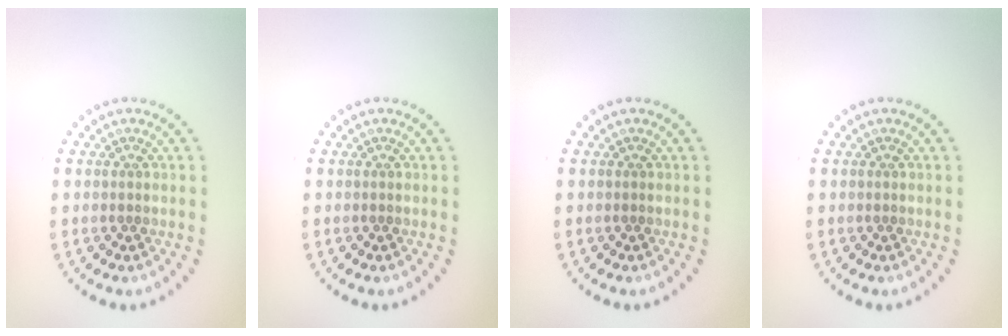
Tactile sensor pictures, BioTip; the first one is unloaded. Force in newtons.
{"total": 0.0}
{"total": 0.0}
{"total": 0.0}